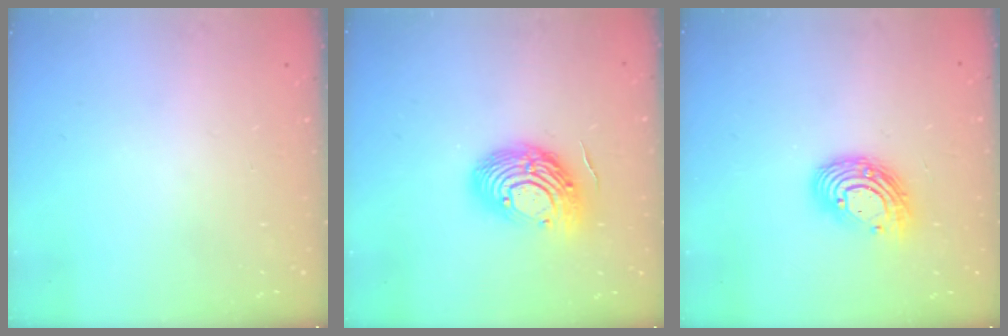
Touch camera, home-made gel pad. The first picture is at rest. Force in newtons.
{"total": 14.9, "press": 14.9, "slide": 1.3}
{"total": 11.5, "press": 11.5, "slide": 0.2}